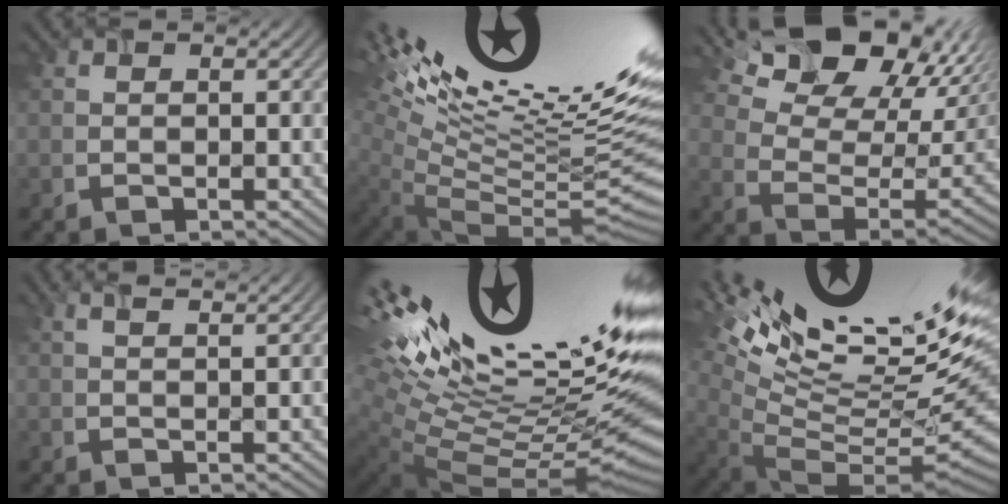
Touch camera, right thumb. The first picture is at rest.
{"total": 18.0, "force": [7.7, 4.7, 15.6], "torque": [-0.214, 0.037, 0.127]}
{"total": 17.8, "force": [11.7, 8.4, 10.4], "torque": [-0.209, 0.038, 0.158]}
{"total": 2.7, "force": [1.9, 0.5, 1.8], "torque": [-0.022, 0.005, 0.028]}
{"total": 19.7, "force": [7.7, 6.1, 17.1], "torque": [-0.233, 0.029, 0.137]}
{"total": 16.7, "force": [7.9, 5.6, 13.6], "torque": [-0.171, 0.024, 0.154]}